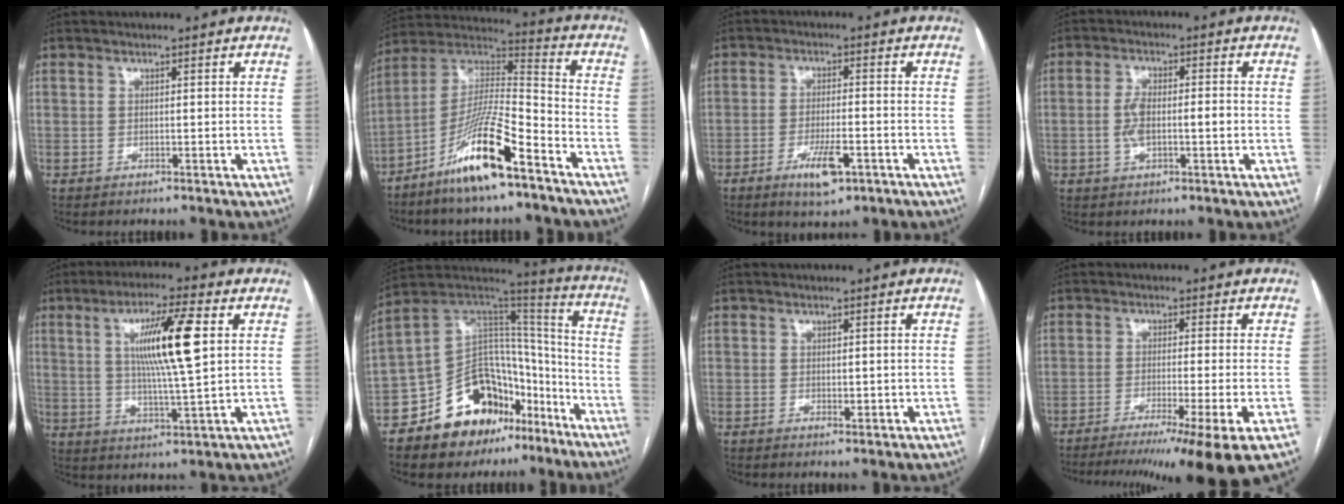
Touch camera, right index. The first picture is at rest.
{"total": 15.7, "force": [-9.8, 1.8, 12.1], "torque": [-0.237, -0.003, -0.179]}
{"total": 6.3, "force": [-3.1, 1.7, 5.2], "torque": [-0.095, -0.006, -0.046]}
{"total": 5.7, "force": [-0.6, 2.2, 5.2], "torque": [-0.108, 0.017, -0.008]}
{"total": 12.2, "force": [3.2, 0.5, 11.7], "torque": [-0.208, 0.002, 0.055]}
{"total": 20.5, "force": [-12.4, 12.6, 10.4], "torque": [-0.154, 0.080, -0.195]}
{"total": 1.5, "force": [0.1, 1.0, 1.2], "torque": [-0.014, -0.001, 0.006]}
{"total": 14.2, "force": [-10.2, -1.7, 9.7], "torque": [-0.113, -0.037, -0.154]}